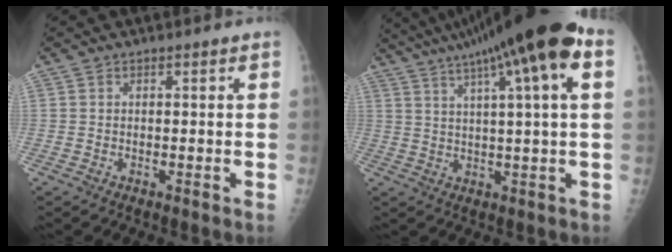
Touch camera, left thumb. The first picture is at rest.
{"total": 19.9, "force": [10.1, 1.8, 17.1], "torque": [-0.278, 0.029, 0.147]}